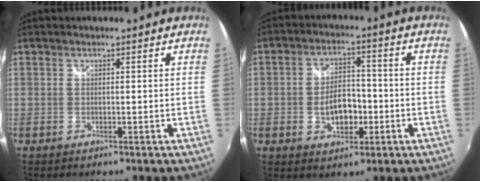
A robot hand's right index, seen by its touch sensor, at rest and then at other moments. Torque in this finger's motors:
{"motor_torque": [0.25, -0.13, 0.27, 0.06]}